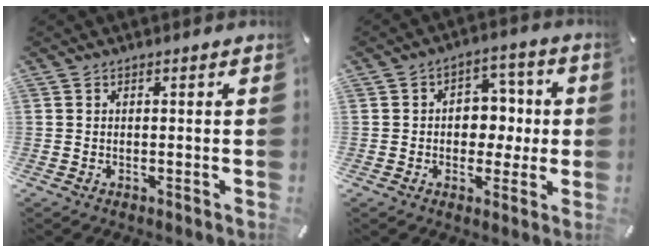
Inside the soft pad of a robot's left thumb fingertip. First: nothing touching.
{"total": 7.5, "force": [-0.8, 6.6, 3.5], "torque": [-0.038, 0.008, -0.015]}